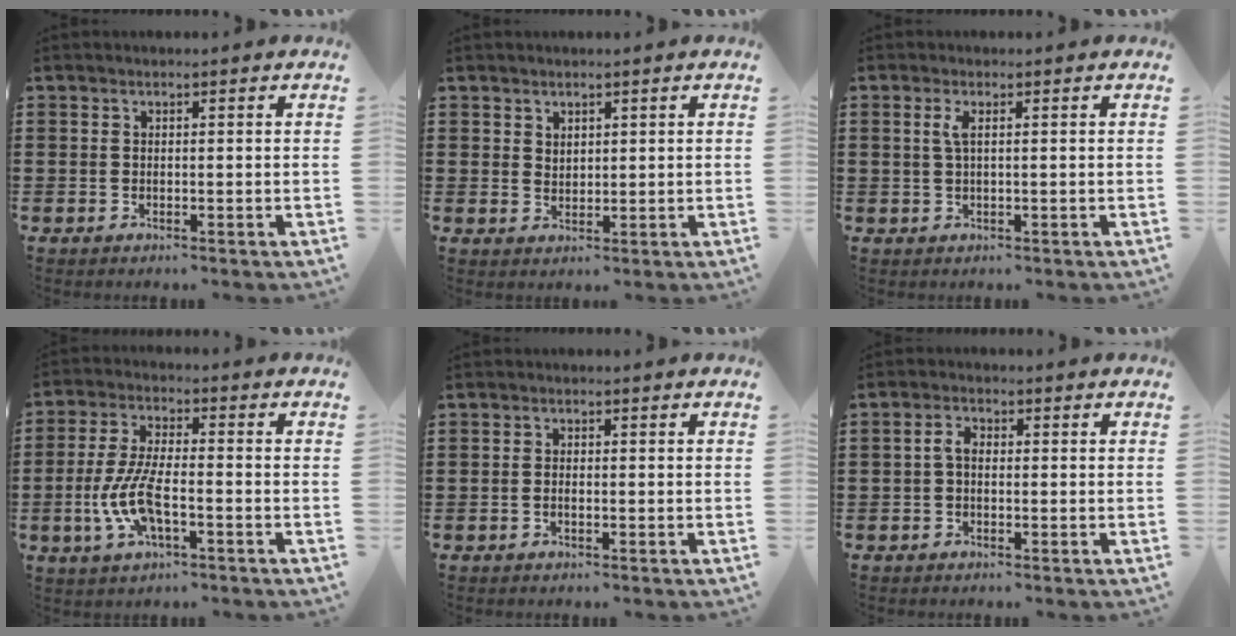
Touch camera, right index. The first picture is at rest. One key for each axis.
{"total": 1.8, "fx": 1.6, "fy": 1.0, "fz": 0.1, "tx": -0.004, "ty": 0.003, "tz": 0.031}
{"total": 1.8, "fx": 0.4, "fy": 0.2, "fz": 1.7, "tx": -0.035, "ty": 0.000, "tz": 0.006}
{"total": 8.5, "fx": -2.6, "fy": 3.1, "fz": 7.5, "tx": -0.173, "ty": -0.013, "tz": -0.052}
{"total": 0.8, "fx": -0.3, "fy": 0.2, "fz": 0.7, "tx": -0.015, "ty": -0.006, "tz": -0.004}
{"total": 2.2, "fx": -0.3, "fy": 1.2, "fz": 1.9, "tx": -0.044, "ty": 0.001, "tz": -0.009}